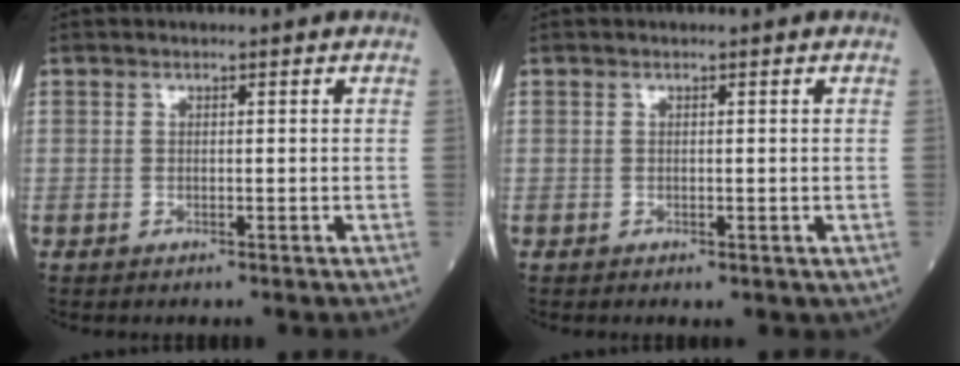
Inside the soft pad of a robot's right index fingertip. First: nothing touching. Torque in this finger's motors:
{"motor_torque": [-0.11, -0.13, 0.02, 0.01]}